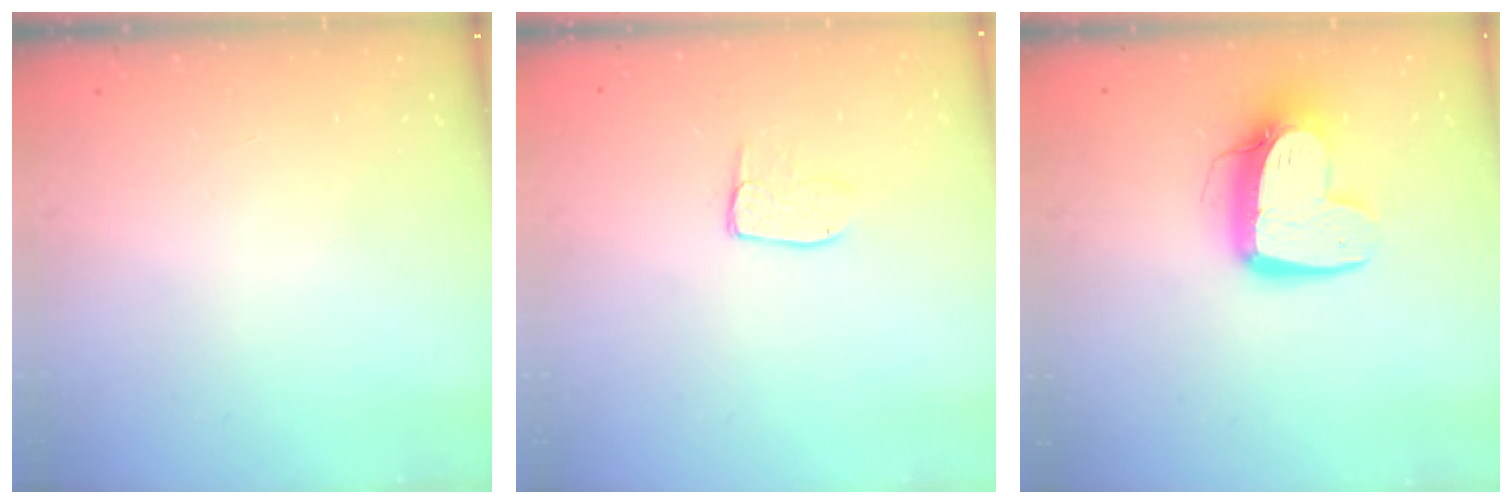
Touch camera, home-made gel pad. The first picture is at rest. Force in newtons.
{"total": 5.3, "press": 5.3, "slide": 0.4}
{"total": 13.0, "press": 12.9, "slide": 1.2}